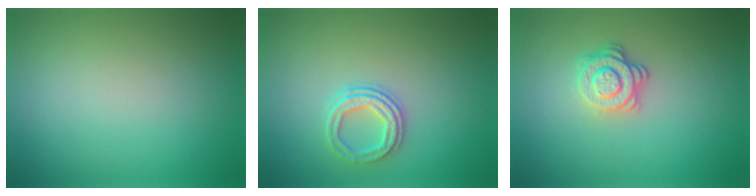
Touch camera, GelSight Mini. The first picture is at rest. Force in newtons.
{"total": 2.7, "press": 2.4, "slide": 1.2}
{"total": 2.8, "press": 2.5, "slide": 1.3}